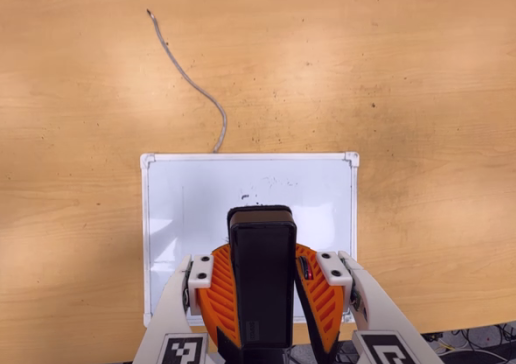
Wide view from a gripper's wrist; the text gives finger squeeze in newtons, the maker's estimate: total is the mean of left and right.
{"total": 10.1, "left": 9.5, "right": 10.8}